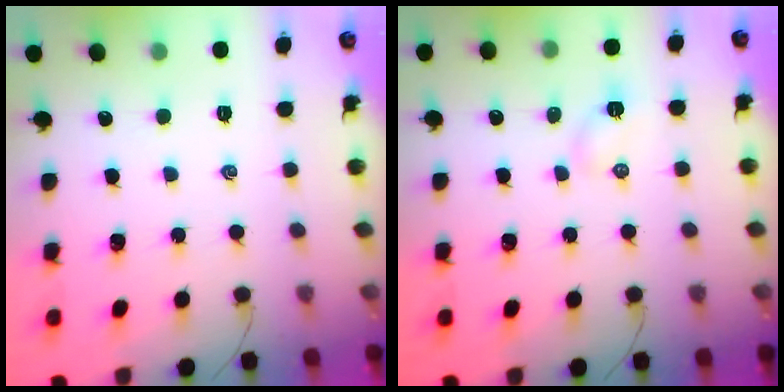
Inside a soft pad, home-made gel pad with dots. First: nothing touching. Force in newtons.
{"total": 2.9, "press": 2.7, "slide": 1.0}